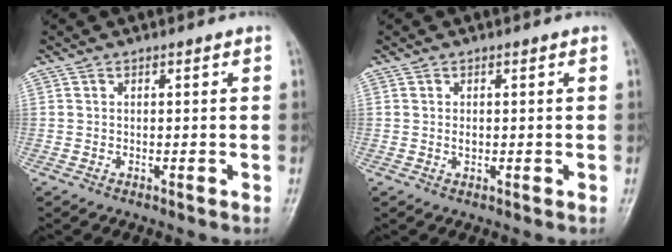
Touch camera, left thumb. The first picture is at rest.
{"total": 1.1, "force": [0.3, 0.6, 0.8], "torque": [-0.014, -0.003, 0.009]}